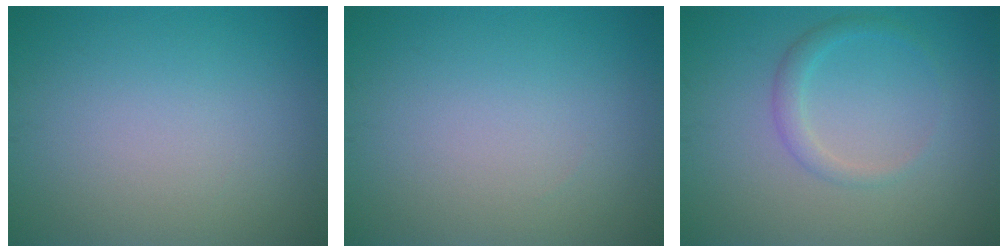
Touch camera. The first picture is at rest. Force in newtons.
{"total": 0.0}
{"total": 1.7, "press": 1.7, "slide": 0.1}